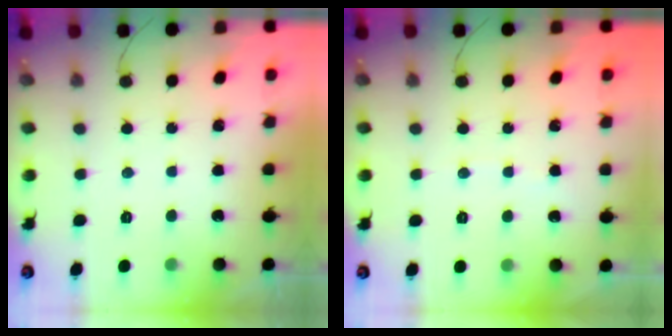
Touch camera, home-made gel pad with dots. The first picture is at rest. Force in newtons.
{"total": 3.1, "press": 3.0, "slide": 0.4}